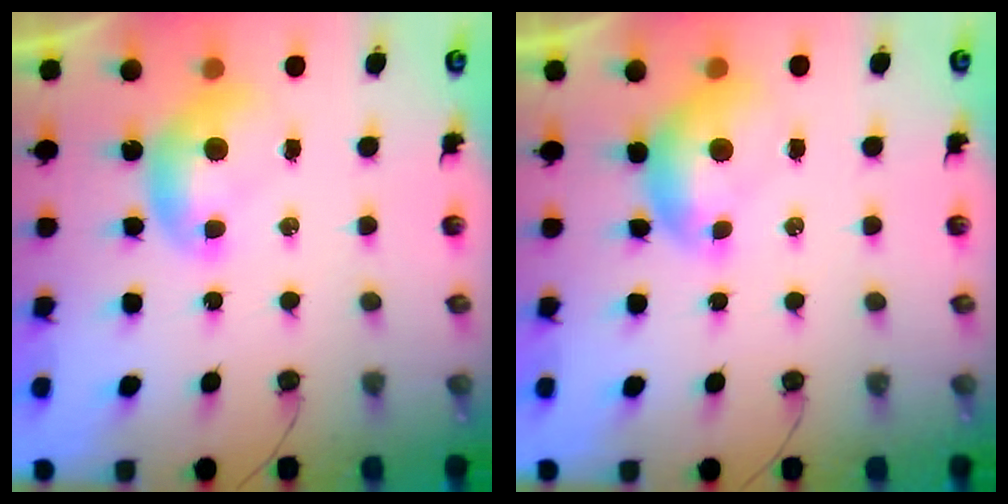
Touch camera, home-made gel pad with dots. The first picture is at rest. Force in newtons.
{"total": 0.7, "press": 0.3, "slide": 0.6}